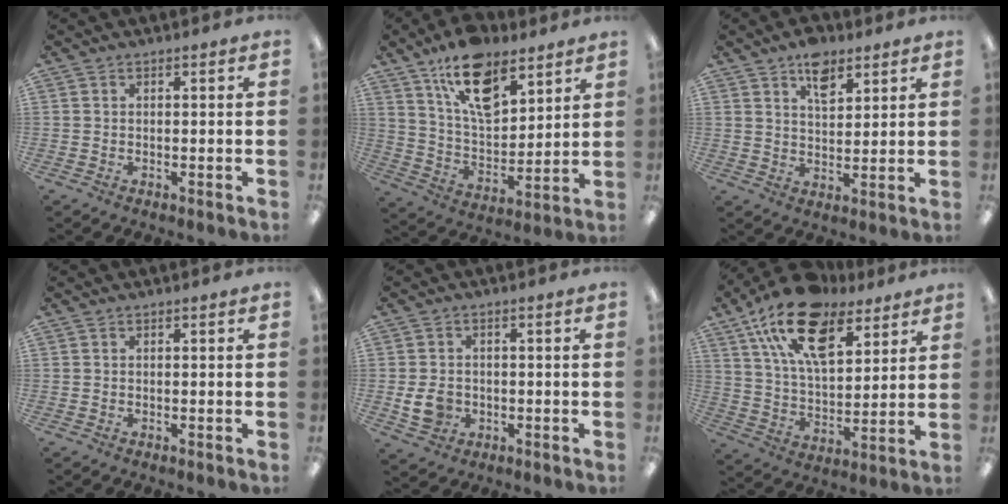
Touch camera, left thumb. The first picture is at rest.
{"total": 16.1, "force": [10.5, 8.0, 9.2], "torque": [-0.155, -0.048, 0.187]}
{"total": 7.6, "force": [5.0, 4.0, 4.1], "torque": [-0.053, -0.023, 0.087]}
{"total": 0.0}
{"total": 5.4, "force": [-1.0, 4.4, 3.0], "torque": [-0.048, -0.002, -0.018]}
{"total": 20.0, "force": [12.9, 9.7, 11.8], "torque": [-0.219, -0.057, 0.232]}